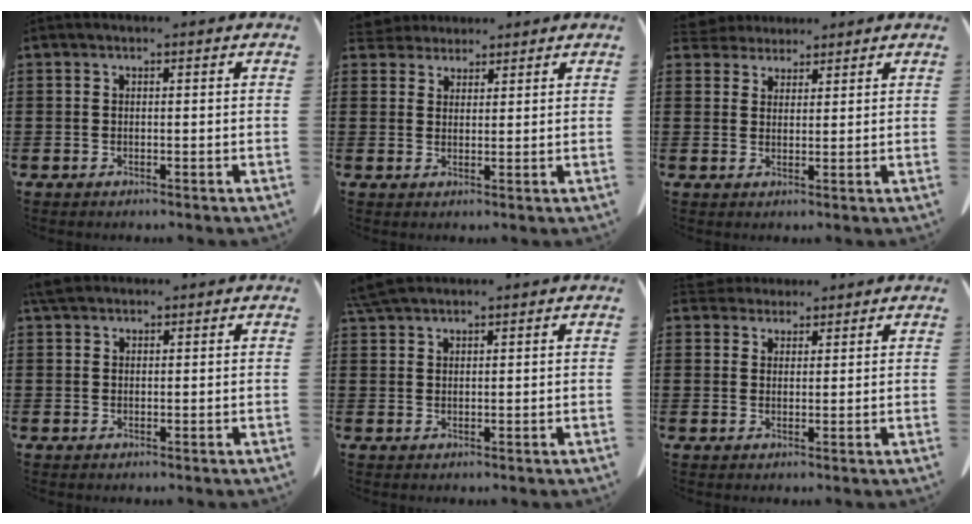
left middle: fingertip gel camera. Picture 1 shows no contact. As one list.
[{"total": 2.9, "force": [2.7, 0.9, -0.1], "torque": [-0.009, -0.003, 0.052]}, {"total": 3.1, "force": [2.9, 1.1, 0.0], "torque": [-0.012, -0.005, 0.056]}, {"total": 2.4, "force": [1.9, 1.0, 1.0], "torque": [-0.026, 0.005, 0.039]}, {"total": 3.6, "force": [3.1, 0.7, 1.7], "torque": [-0.042, 0.000, 0.061]}, {"total": 2.8, "force": [2.6, 1.0, 0.0], "torque": [0.001, -0.003, 0.049]}]